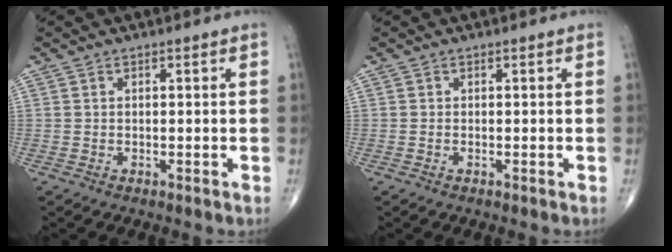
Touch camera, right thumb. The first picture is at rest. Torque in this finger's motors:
{"motor_torque": [-0.26, 0.06, -0.02, 0.04, -0.06]}